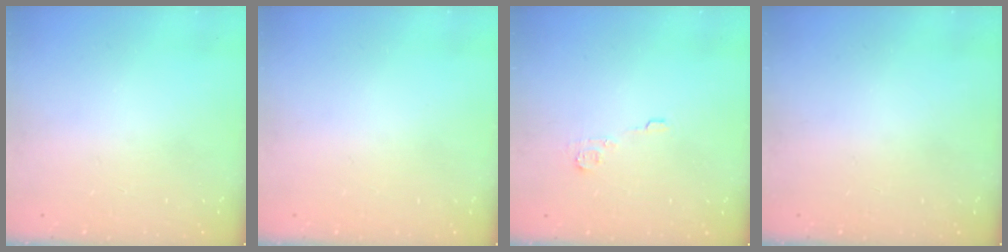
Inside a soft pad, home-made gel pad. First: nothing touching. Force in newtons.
{"total": 0.0}
{"total": 4.9, "press": 4.9, "slide": 0.2}
{"total": 0.0}